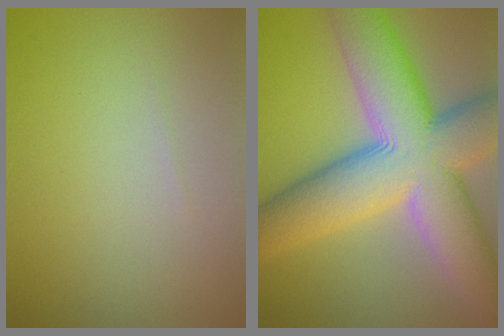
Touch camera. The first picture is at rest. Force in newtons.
{"total": 15.2, "press": 15.2, "slide": 0.8}